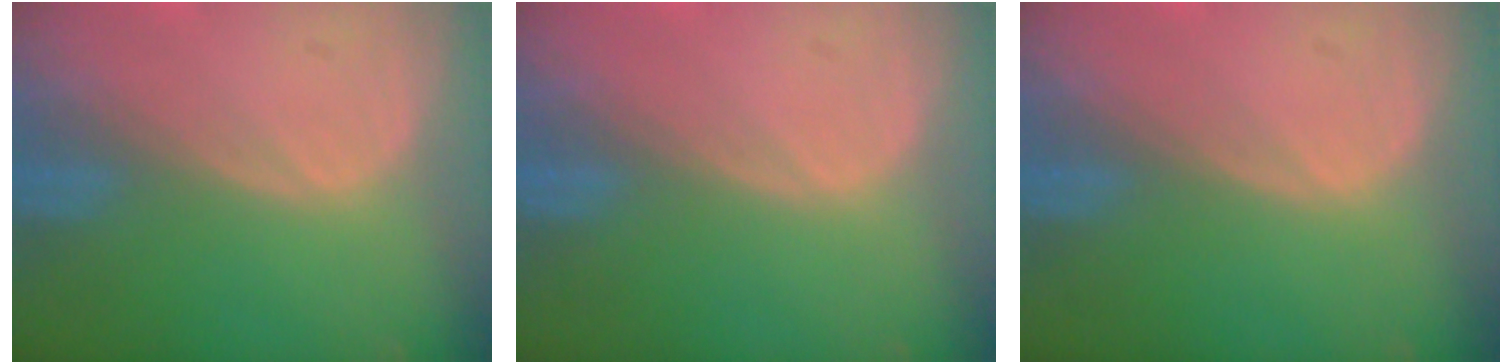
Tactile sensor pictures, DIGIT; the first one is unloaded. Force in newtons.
{"total": 0.0}
{"total": 0.0}